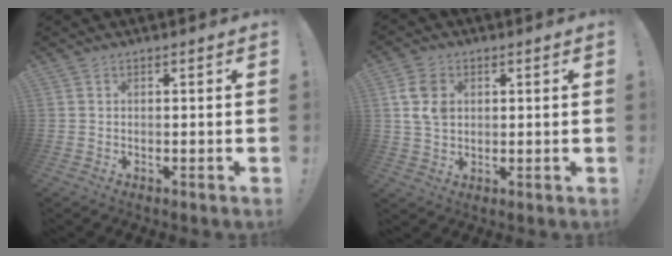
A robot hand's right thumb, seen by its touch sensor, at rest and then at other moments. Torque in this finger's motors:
{"motor_torque": [0.51, 0.62, 0.09, -0.06, 0.00]}